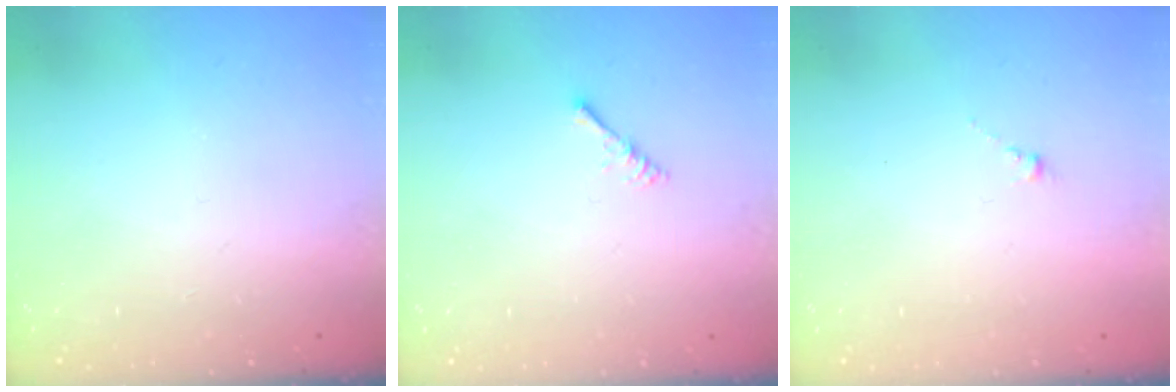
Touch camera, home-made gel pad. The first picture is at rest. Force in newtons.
{"total": 1.6, "press": 1.6, "slide": 0.4}
{"total": 0.0}